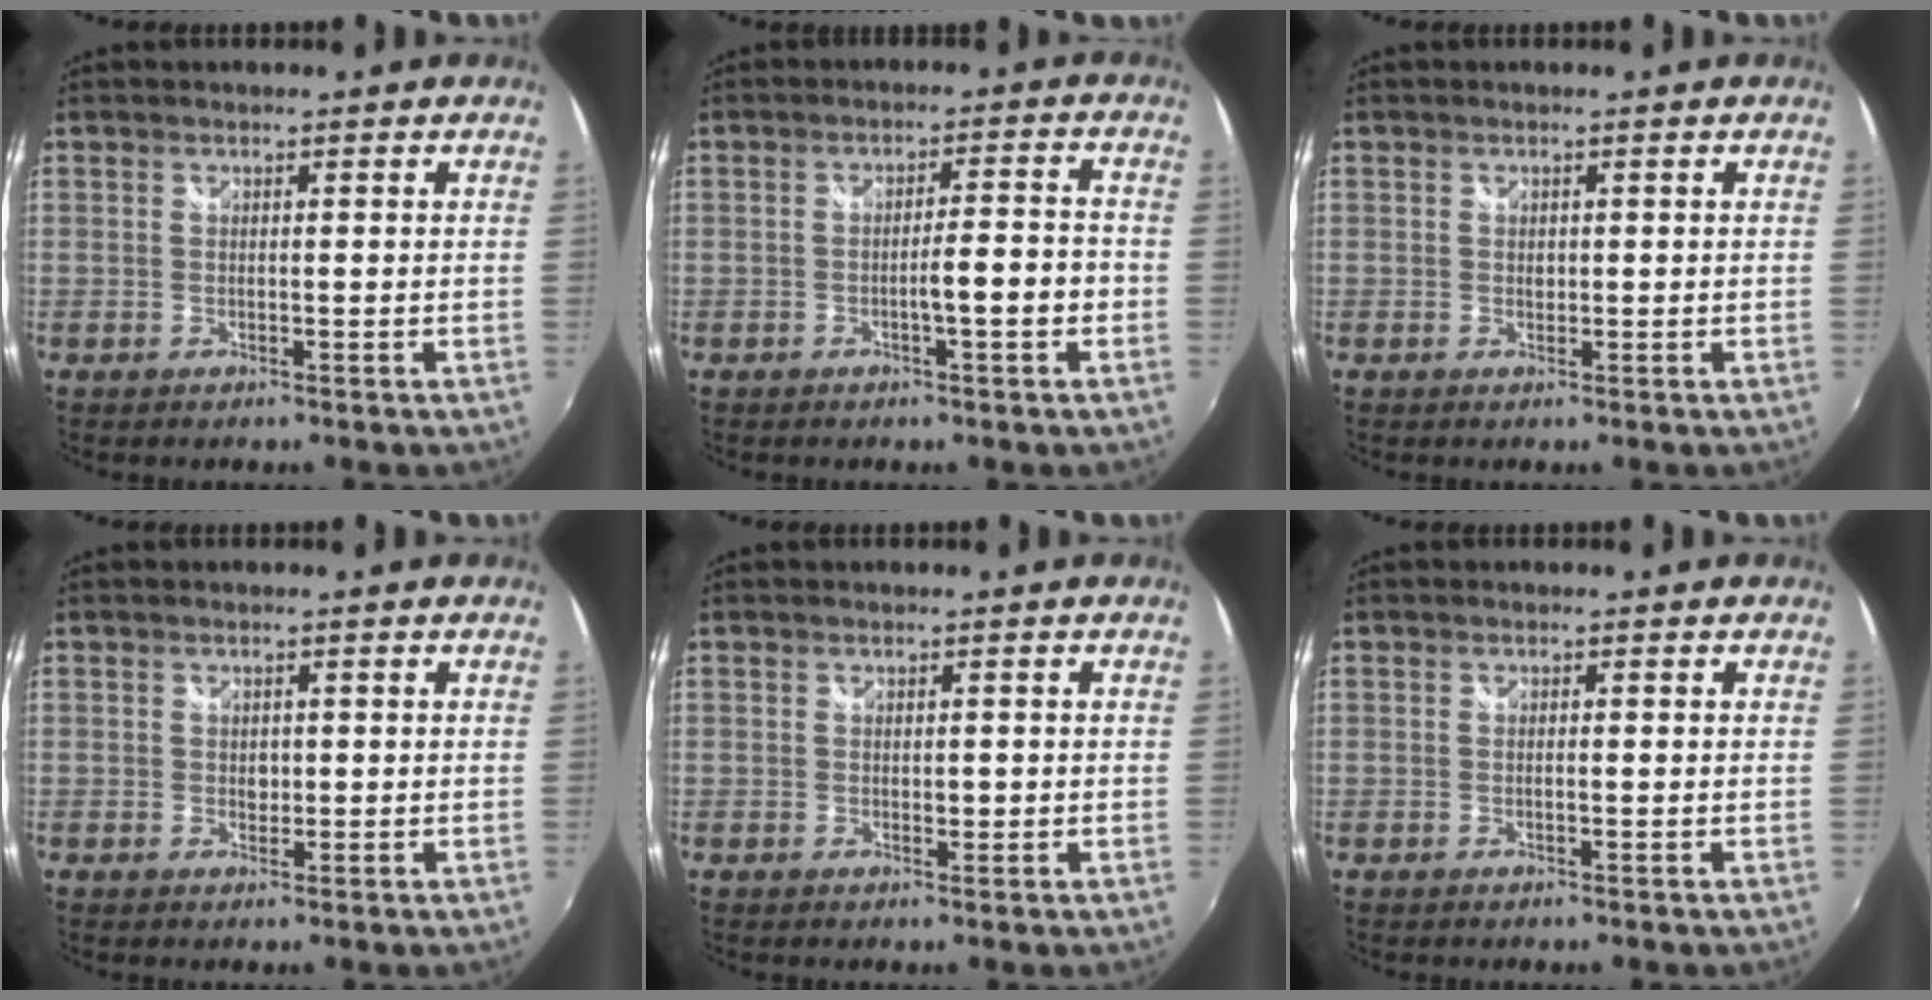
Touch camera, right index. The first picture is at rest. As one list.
[{"total": 4.9, "force": [-1.8, 0.2, 4.5], "torque": [-0.074, 0.002, -0.025]}, {"total": 0.7, "force": [0.1, 0.6, 0.3], "torque": [-0.003, -0.001, 0.002]}, {"total": 1.4, "force": [0.0, 1.2, 0.6], "torque": [-0.007, 0.000, 0.000]}, {"total": 1.1, "force": [-0.1, 0.8, 0.8], "torque": [-0.012, -0.001, 0.000]}, {"total": 0.6, "force": [-0.1, 0.1, 0.6], "torque": [-0.011, 0.000, -0.003]}]